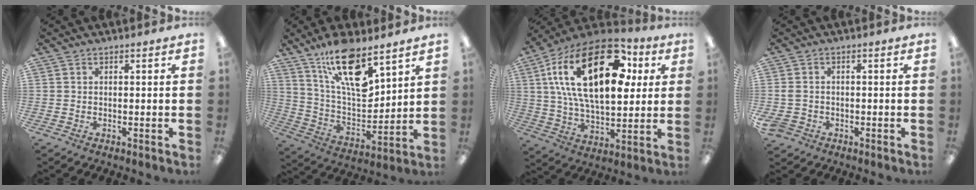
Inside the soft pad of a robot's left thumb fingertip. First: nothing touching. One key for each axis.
{"total": 17.8, "fx": 11.4, "fy": 6.1, "fz": 12.3, "tx": -0.225, "ty": -0.063, "tz": 0.194}
{"total": 28.5, "fx": 10.1, "fy": 14.9, "fz": 22.1, "tx": -0.409, "ty": -0.029, "tz": 0.163}
{"total": 2.8, "fx": -1.1, "fy": 2.1, "fz": 1.4, "tx": -0.040, "ty": 0.002, "tz": -0.026}